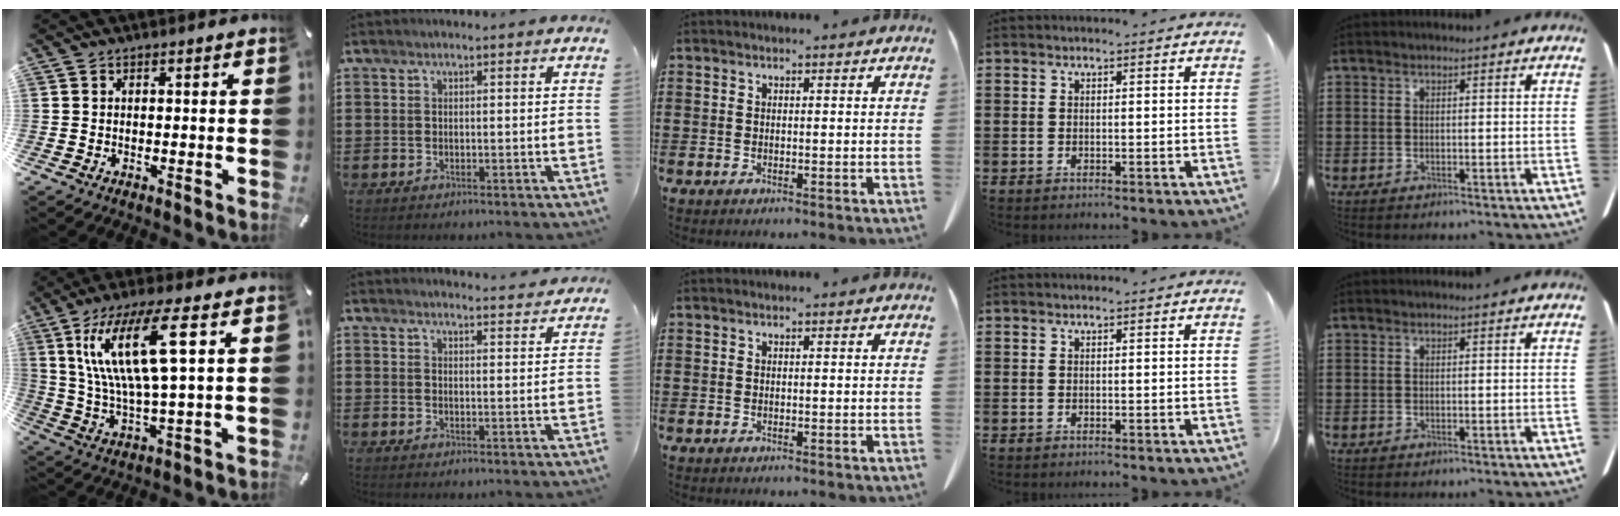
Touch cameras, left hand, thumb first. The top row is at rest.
{"thumb": {"total": 16.8, "force": [6.0, 4.0, 15.2], "torque": [-0.328, -0.005, 0.090]}, "index": {"total": 2.9, "force": [2.9, -0.1, 0.3], "torque": [-0.014, -0.012, 0.054]}}